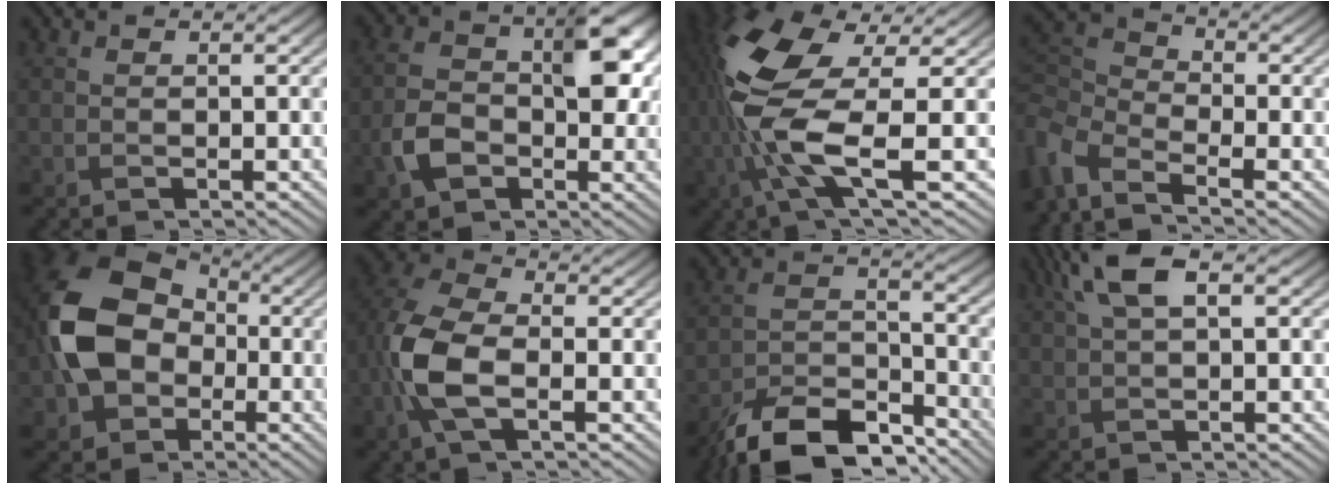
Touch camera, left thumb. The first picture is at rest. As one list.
[{"total": 9.0, "force": [-1.6, 5.9, 6.6], "torque": [-0.129, 0.002, -0.032]}, {"total": 11.5, "force": [-0.5, 4.0, 10.8], "torque": [-0.244, 0.002, -0.018]}, {"total": 5.5, "force": [-3.4, 2.5, 3.5], "torque": [-0.097, -0.014, -0.081]}, {"total": 13.5, "force": [-1.0, 10.3, 8.6], "torque": [-0.213, -0.005, -0.027]}, {"total": 8.5, "force": [-2.0, 4.6, 6.9], "torque": [-0.172, 0.006, -0.054]}, {"total": 12.4, "force": [-10.0, 4.3, 5.9], "torque": [-0.113, -0.009, -0.187]}, {"total": 5.3, "force": [2.2, 1.8, 4.4], "torque": [-0.098, 0.017, 0.041]}]